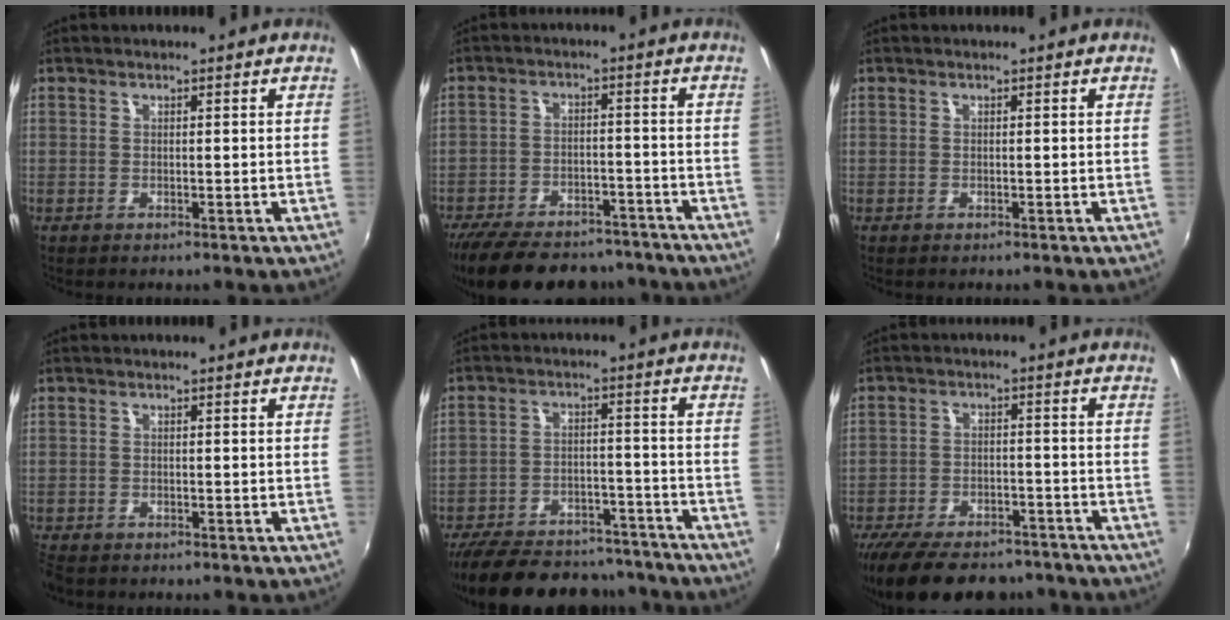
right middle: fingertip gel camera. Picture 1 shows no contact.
{"total": 20.8, "force": [-17.1, 8.2, 8.7], "torque": [-0.191, 0.001, -0.238]}
{"total": 0.0}
{"total": 3.5, "force": [-3.0, 1.2, 1.2], "torque": [-0.037, -0.018, -0.060]}
{"total": 26.0, "force": [-22.1, 9.2, 10.3], "torque": [-0.216, 0.009, -0.298]}
{"total": 18.8, "force": [-15.0, 7.6, 8.4], "torque": [-0.185, -0.012, -0.217]}